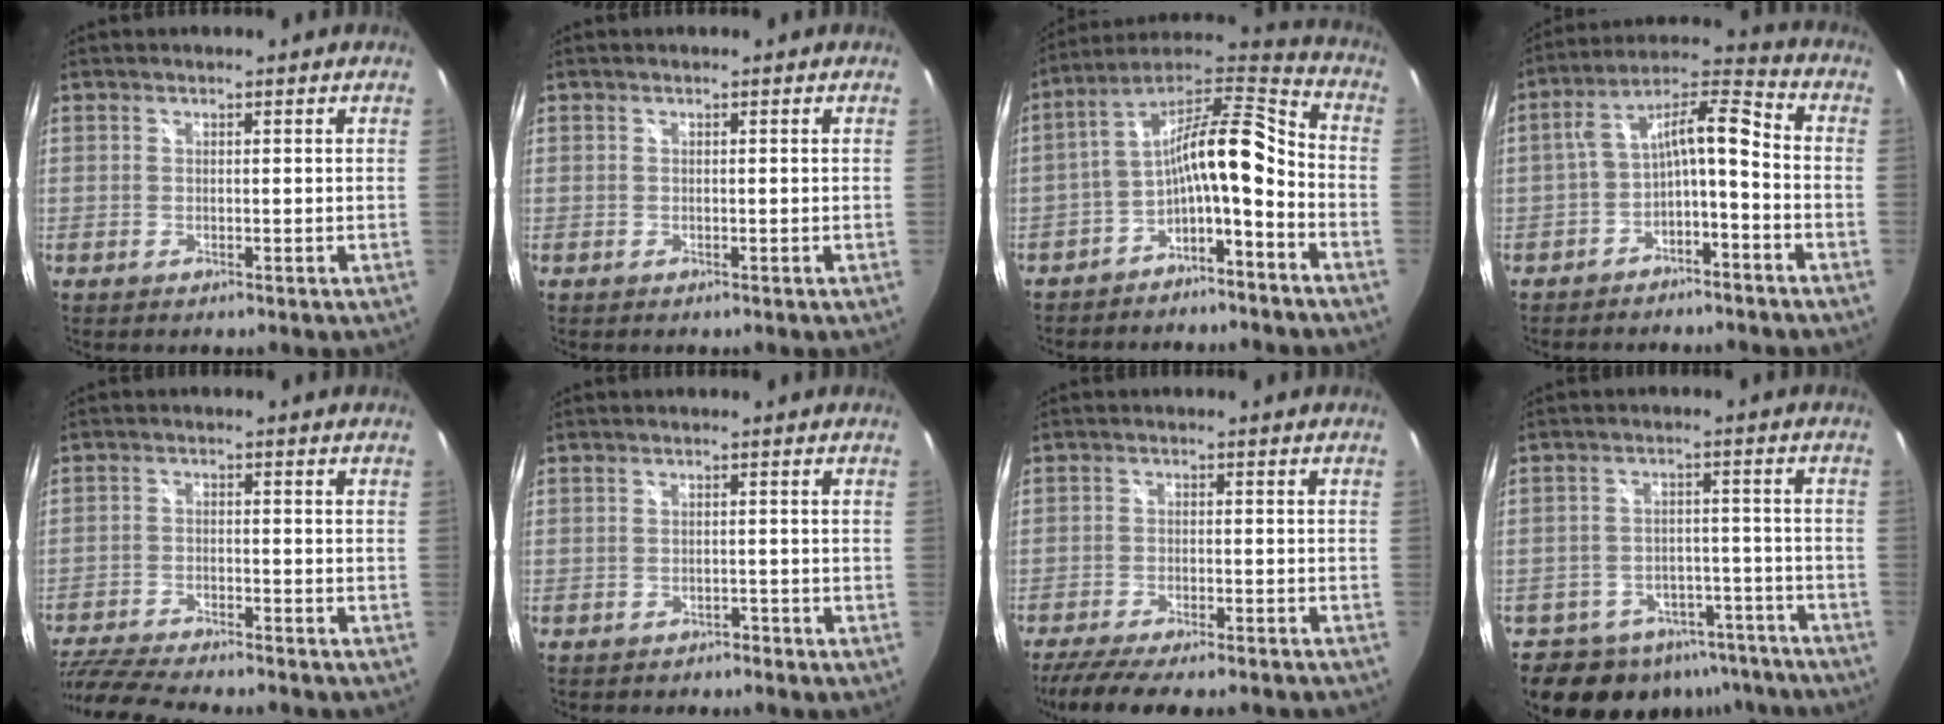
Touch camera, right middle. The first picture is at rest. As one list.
[{"total": 0.0}, {"total": 13.4, "force": [-4.9, 4.6, 11.6], "torque": [-0.214, 0.026, -0.092]}, {"total": 9.8, "force": [-3.9, 3.5, 8.3], "torque": [-0.167, 0.033, -0.062]}, {"total": 14.2, "force": [-12.5, 2.2, 6.4], "torque": [-0.152, -0.029, -0.209]}, {"total": 2.6, "force": [-2.3, 1.1, 0.5], "torque": [-0.010, -0.005, -0.031]}, {"total": 14.8, "force": [-12.6, 2.6, 7.2], "torque": [-0.147, -0.029, -0.186]}, {"total": 14.0, "force": [-10.9, 7.8, 3.8], "torque": [-0.084, 0.019, -0.133]}]